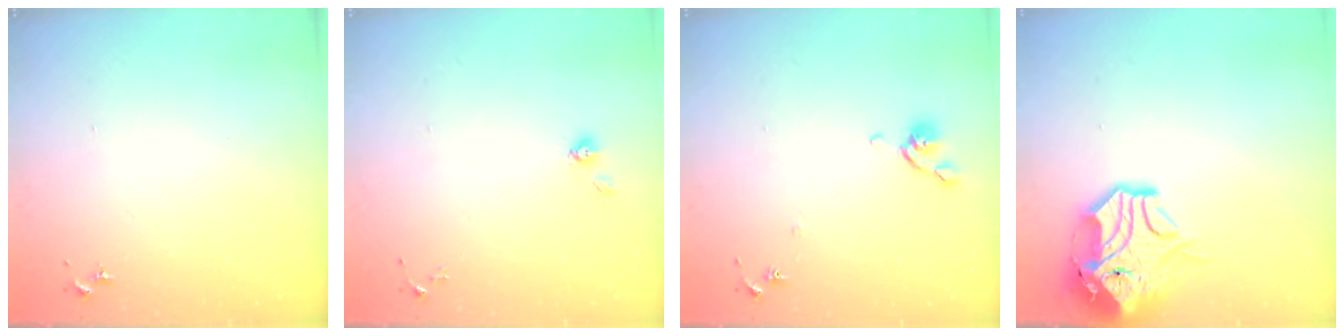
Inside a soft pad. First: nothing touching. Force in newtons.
{"total": 4.0, "press": 3.6, "slide": 1.8}
{"total": 6.0, "press": 6.0, "slide": 0.8}
{"total": 14.6, "press": 14.5, "slide": 1.7}